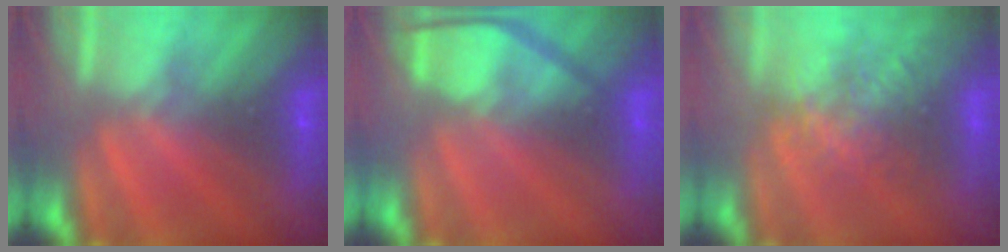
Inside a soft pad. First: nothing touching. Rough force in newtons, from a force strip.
{"total": 4.6}
{"total": 3.0}